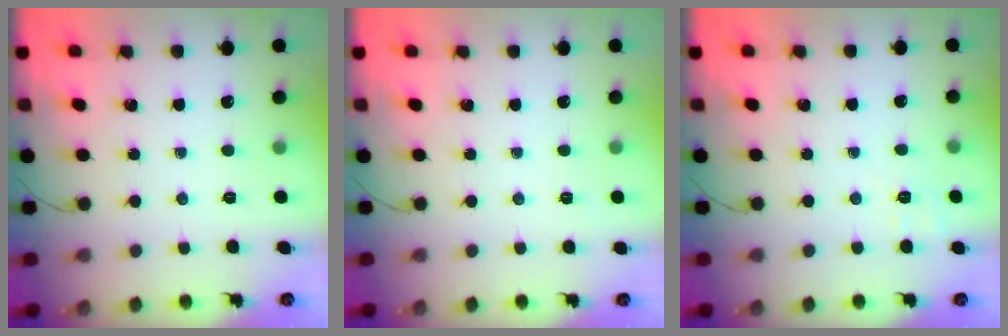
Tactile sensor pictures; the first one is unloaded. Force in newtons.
{"total": 2.4, "press": 2.1, "slide": 1.2}
{"total": 2.7, "press": 2.2, "slide": 1.6}